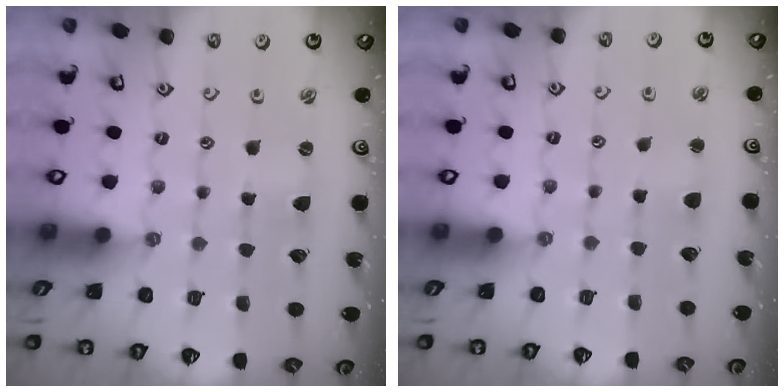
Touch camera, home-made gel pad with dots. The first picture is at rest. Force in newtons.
{"total": 2.9, "press": 2.9, "slide": 0.4}